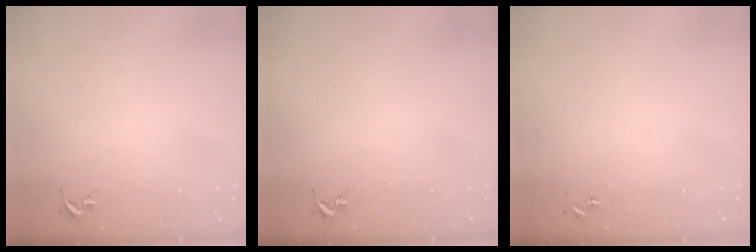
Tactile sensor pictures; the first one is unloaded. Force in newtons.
{"total": 0.0}
{"total": 0.0}